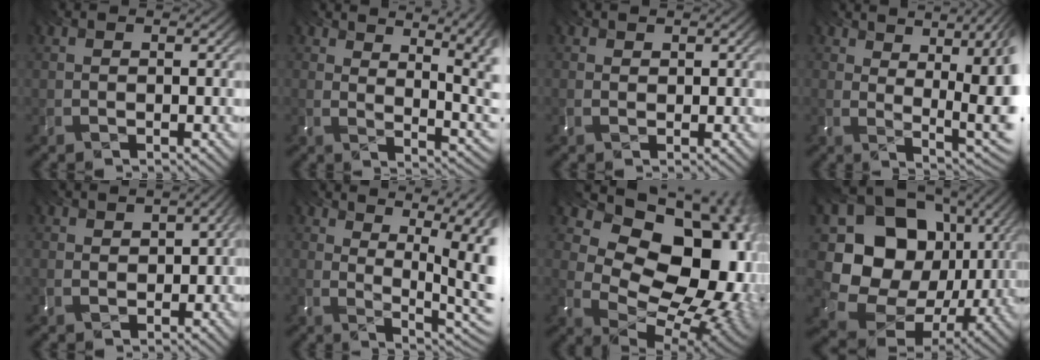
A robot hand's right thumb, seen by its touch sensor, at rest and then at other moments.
{"total": 8.9, "force": [5.0, 3.4, 6.5], "torque": [-0.128, -0.004, 0.094]}
{"total": 1.1, "force": [0.1, -0.3, -1.0], "torque": [0.001, -0.009, 0.030]}
{"total": 9.2, "force": [2.1, 3.8, 8.1], "torque": [-0.126, 0.003, 0.056]}
{"total": 4.0, "force": [0.2, 2.7, 3.0], "torque": [-0.067, -0.002, 0.027]}
{"total": 10.9, "force": [4.4, 4.9, 8.8], "torque": [-0.160, 0.015, 0.099]}
{"total": 16.7, "force": [3.7, 11.8, 11.2], "torque": [-0.161, -0.004, 0.108]}
{"total": 15.0, "force": [-0.9, 13.1, 7.1], "torque": [-0.172, -0.038, 0.012]}